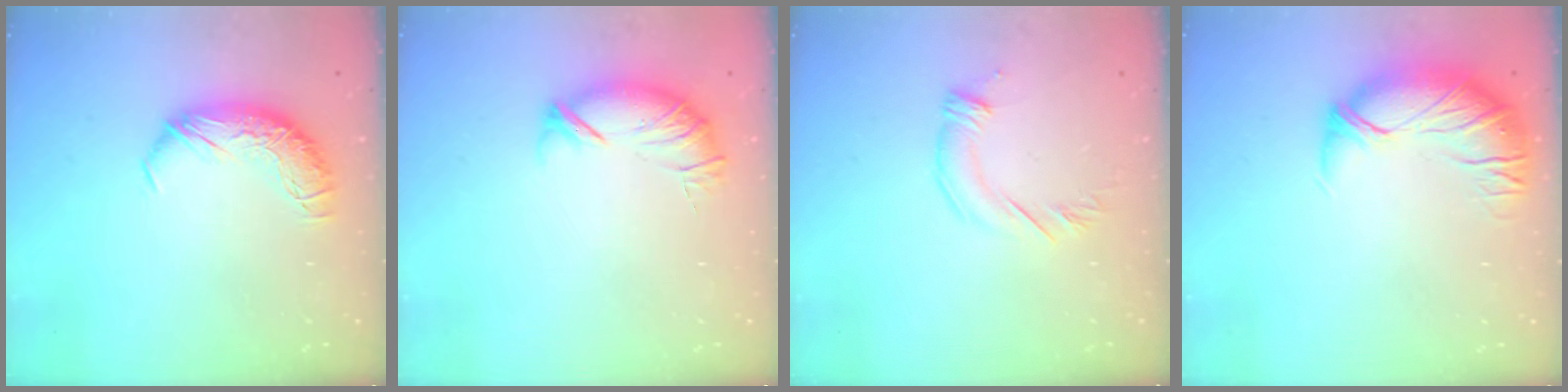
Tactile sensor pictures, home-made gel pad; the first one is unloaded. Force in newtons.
{"total": 4.3, "press": 4.1, "slide": 1.4}
{"total": 3.2, "press": 3.1, "slide": 0.7}
{"total": 2.9, "press": 1.6, "slide": 2.3}